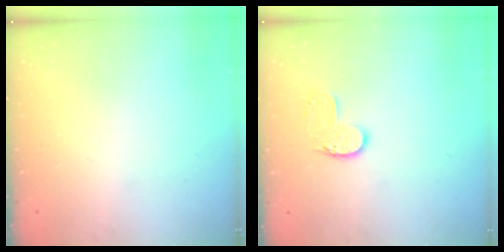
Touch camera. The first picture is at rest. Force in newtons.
{"total": 7.4, "press": 7.4, "slide": 0.2}